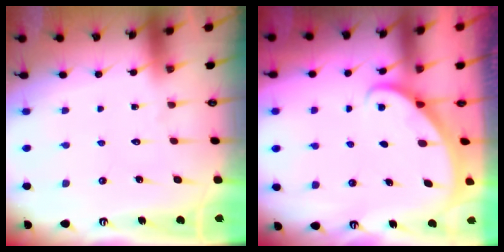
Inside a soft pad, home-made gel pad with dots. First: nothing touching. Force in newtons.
{"total": 2.0, "press": 2.0, "slide": 0.1}